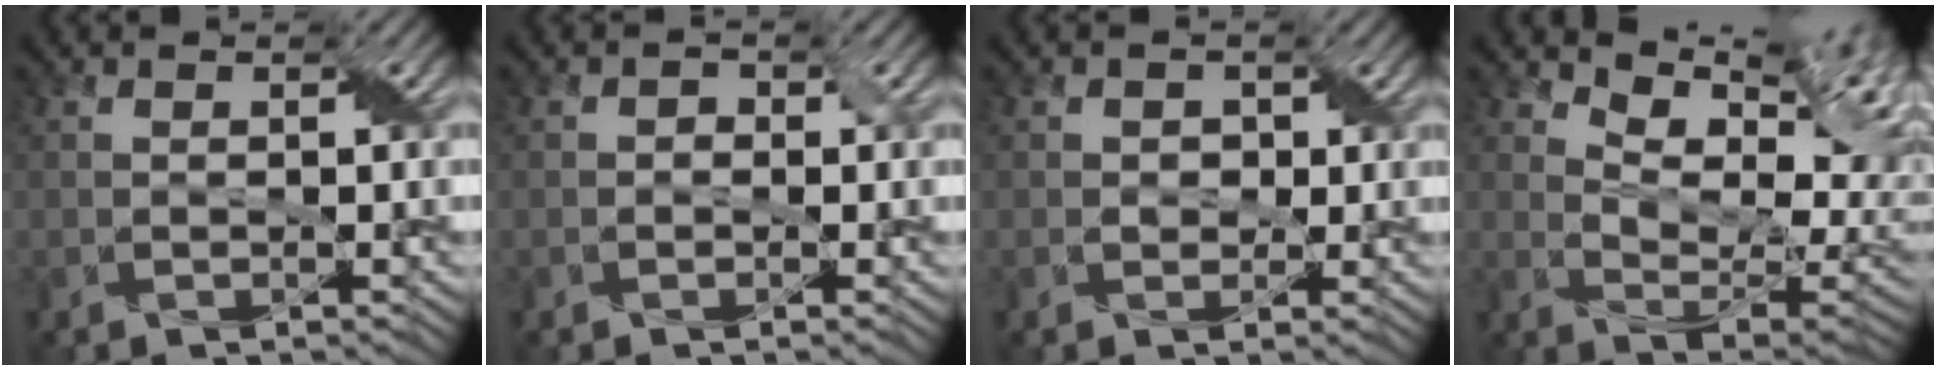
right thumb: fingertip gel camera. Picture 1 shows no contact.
{"total": 1.0, "force": [-0.2, 0.9, 0.4], "torque": [-0.006, -0.001, -0.009]}
{"total": 1.7, "force": [0.2, 1.6, 0.6], "torque": [-0.013, -0.002, -0.004]}
{"total": 12.0, "force": [6.6, 5.4, 8.5], "torque": [-0.139, 0.009, 0.110]}